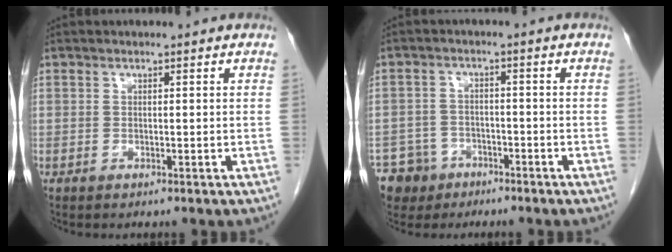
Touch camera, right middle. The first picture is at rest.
{"total": 6.2, "force": [-4.0, 4.8, 0.4], "torque": [-0.008, 0.005, -0.066]}